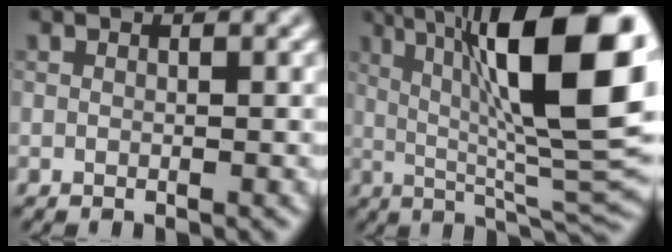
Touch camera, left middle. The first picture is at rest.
{"total": 16.2, "force": [4.5, 4.3, 14.9], "torque": [-0.216, 0.013, 0.069]}